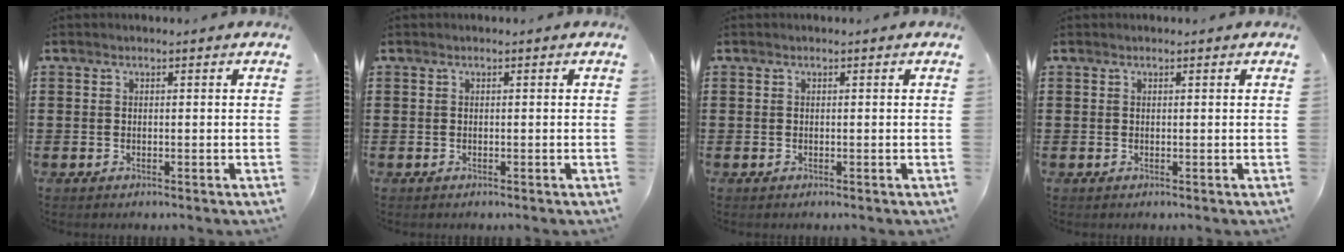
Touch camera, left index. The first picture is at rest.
{"total": 0.0}
{"total": 0.0}
{"total": 0.0}